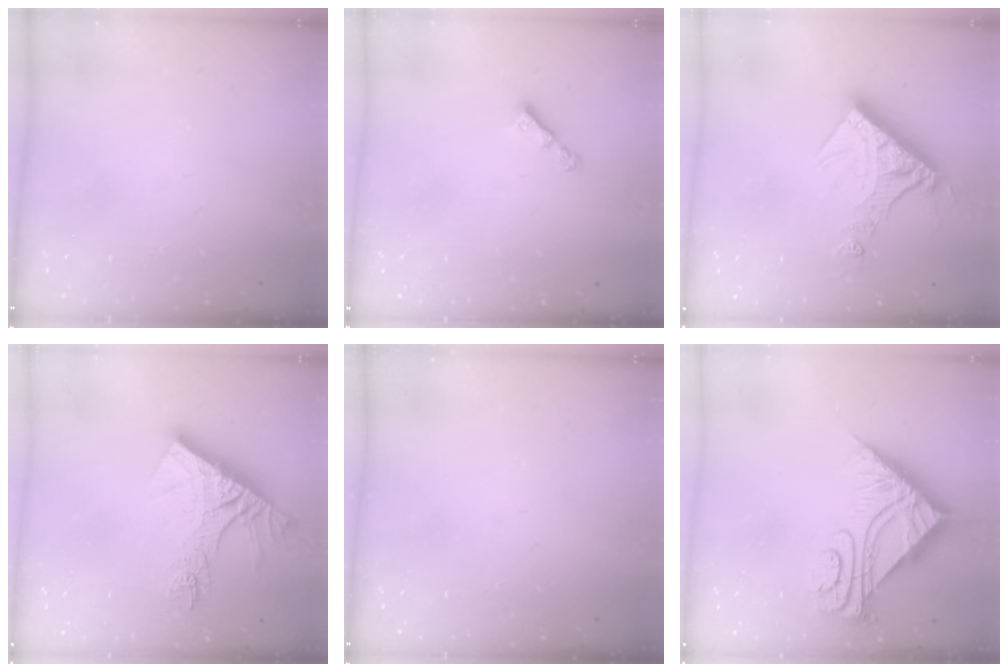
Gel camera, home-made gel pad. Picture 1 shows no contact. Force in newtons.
{"total": 3.3, "press": 3.3, "slide": 0.4}
{"total": 13.4, "press": 13.4, "slide": 1.3}
{"total": 13.6, "press": 13.6, "slide": 1.1}
{"total": 0.0}
{"total": 9.3, "press": 9.2, "slide": 0.9}